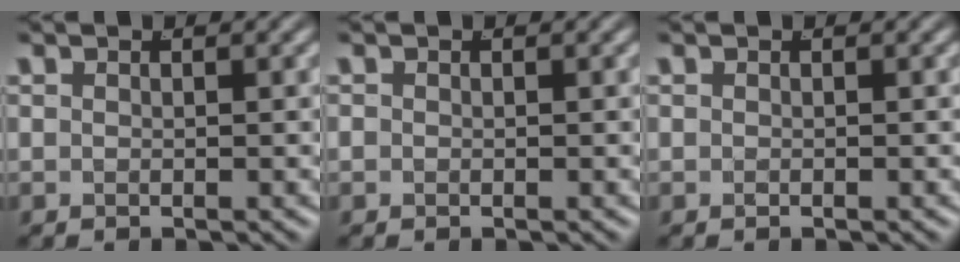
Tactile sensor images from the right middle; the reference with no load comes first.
{"total": 0.7, "force": [-0.3, 0.7, 0.2], "torque": [-0.010, -0.006, -0.003]}
{"total": 0.0}